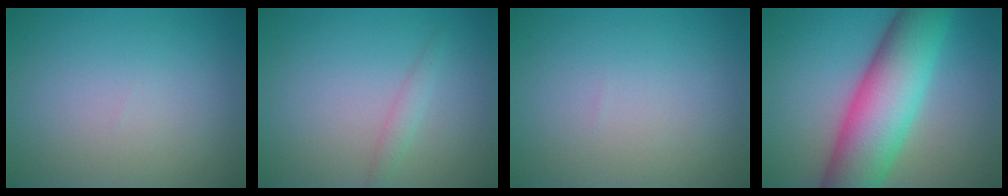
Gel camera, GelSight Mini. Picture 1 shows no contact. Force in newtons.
{"total": 1.2, "press": 1.2, "slide": 0.1}
{"total": 0.0}
{"total": 11.4, "press": 11.4, "slide": 0.5}